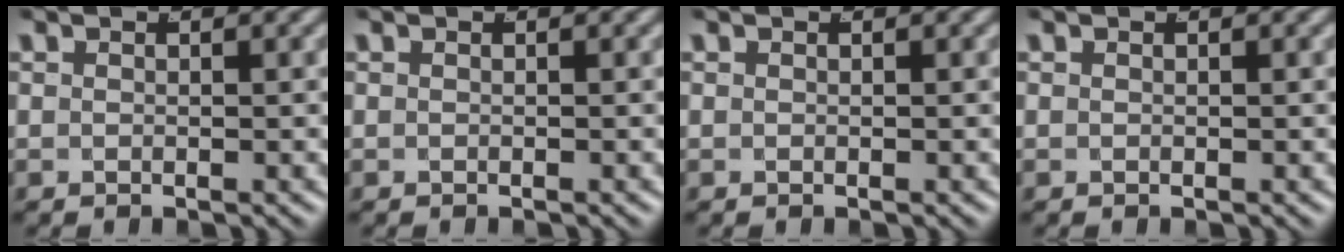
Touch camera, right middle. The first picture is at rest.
{"total": 0.0}
{"total": 0.0}
{"total": 0.0}